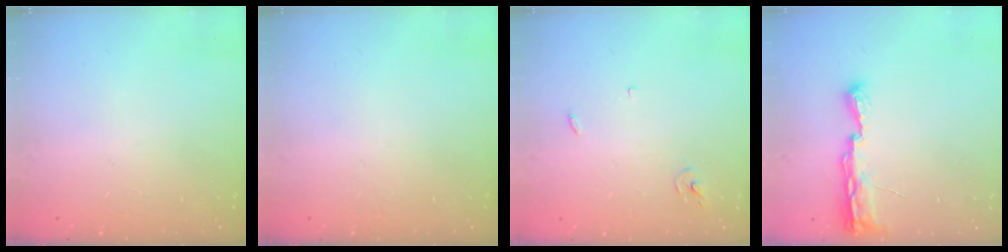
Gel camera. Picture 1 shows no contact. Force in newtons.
{"total": 0.0}
{"total": 3.0, "press": 3.0, "slide": 0.2}
{"total": 8.1, "press": 8.0, "slide": 0.9}